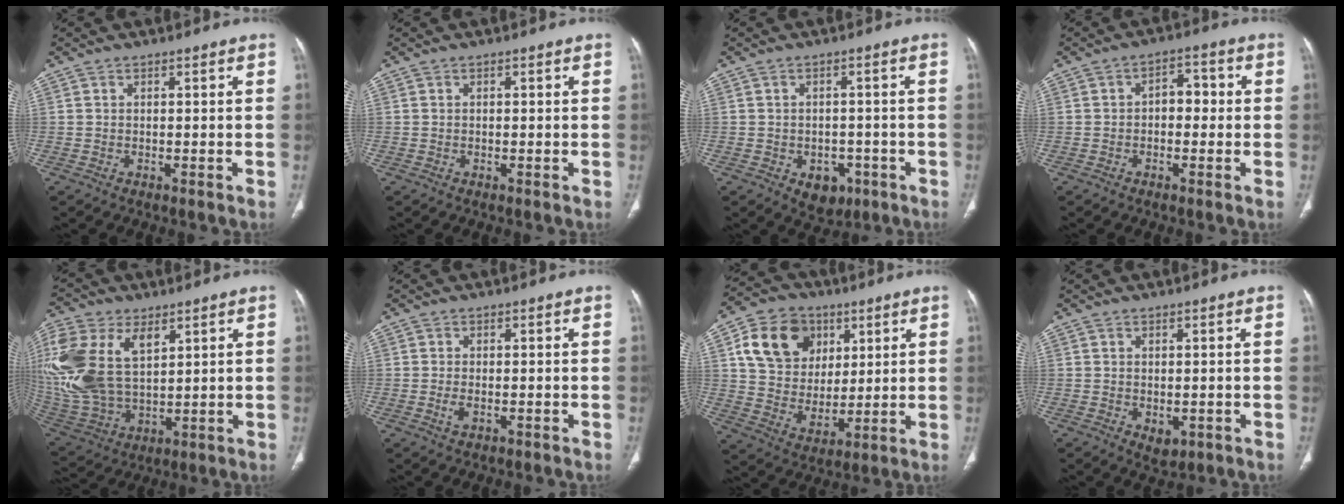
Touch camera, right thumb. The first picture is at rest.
{"total": 0.0}
{"total": 5.7, "force": [-2.4, 4.2, 3.0], "torque": [-0.016, 0.012, -0.022]}
{"total": 4.5, "force": [-0.2, 2.9, 3.4], "torque": [-0.028, 0.019, -0.013]}
{"total": 22.6, "force": [7.3, 13.5, 16.6], "torque": [-0.391, -0.011, 0.148]}
{"total": 2.0, "force": [-0.5, 1.0, 1.6], "torque": [-0.038, -0.001, -0.010]}
{"total": 16.3, "force": [6.0, 12.8, 8.0], "torque": [-0.113, -0.013, 0.112]}
{"total": 2.7, "force": [-0.6, 1.9, 1.9], "torque": [-0.022, -0.005, 0.002]}